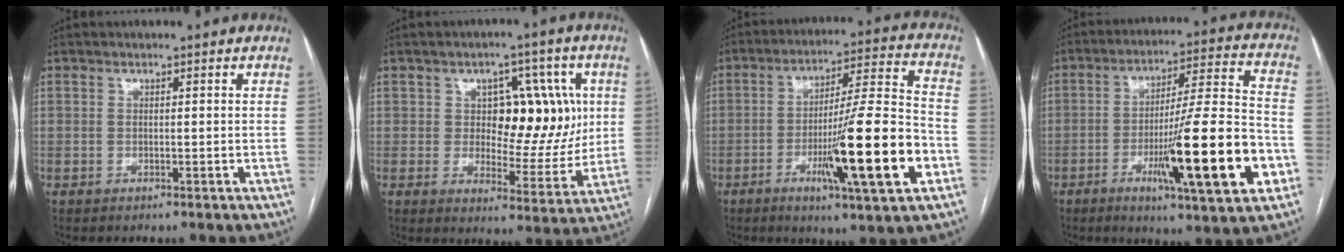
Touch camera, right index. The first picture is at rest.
{"total": 11.9, "force": [2.1, 6.6, 9.7], "torque": [-0.115, 0.020, 0.039]}
{"total": 18.2, "force": [-6.1, 0.4, 17.1], "torque": [-0.277, -0.012, -0.096]}
{"total": 20.0, "force": [-6.8, 1.1, 18.8], "torque": [-0.281, -0.010, -0.102]}